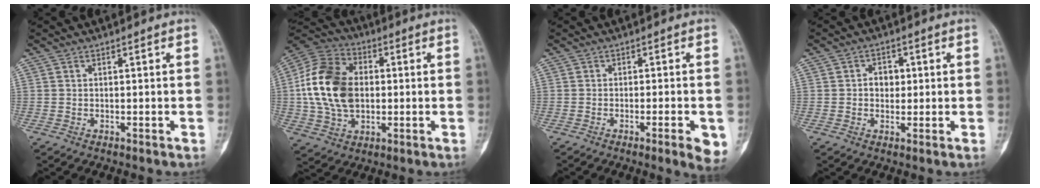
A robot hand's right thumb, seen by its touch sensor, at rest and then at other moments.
{"total": 17.5, "force": [0.5, 12.2, 12.5], "torque": [-0.223, 0.017, 0.006]}
{"total": 5.0, "force": [-1.9, 1.1, 4.5], "torque": [-0.059, -0.004, -0.025]}
{"total": 3.5, "force": [0.5, 3.0, 1.8], "torque": [-0.003, 0.006, 0.004]}